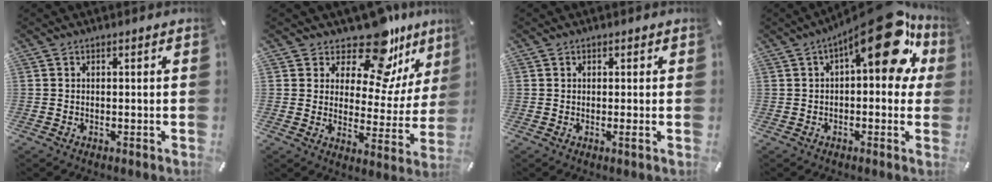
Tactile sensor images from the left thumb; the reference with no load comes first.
{"total": 14.5, "force": [11.8, 5.8, 6.0], "torque": [-0.101, -0.108, 0.201]}
{"total": 0.8, "force": [0.0, 0.1, 0.8], "torque": [-0.015, -0.002, 0.000]}
{"total": 19.0, "force": [7.8, 8.0, 15.4], "torque": [-0.206, -0.045, 0.119]}